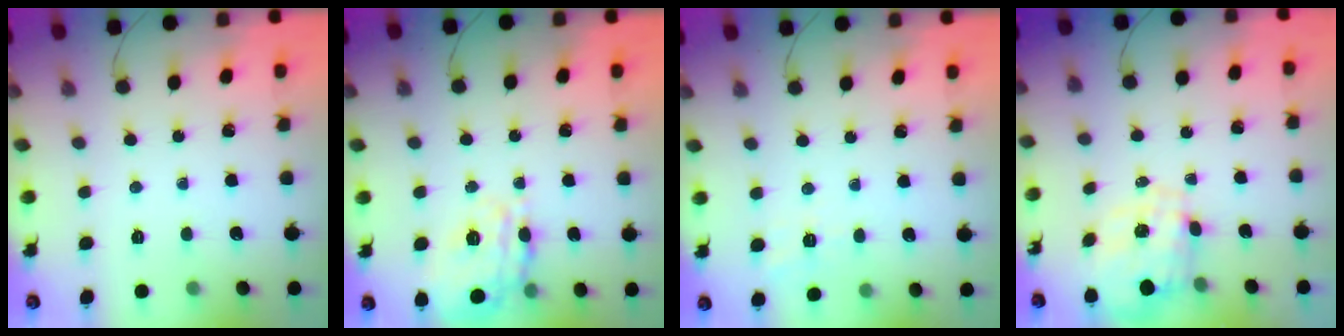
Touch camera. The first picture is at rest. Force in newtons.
{"total": 16.7, "press": 16.7, "slide": 1.4}
{"total": 1.8, "press": 0.2, "slide": 1.8}
{"total": 1.7, "press": 1.6, "slide": 0.6}